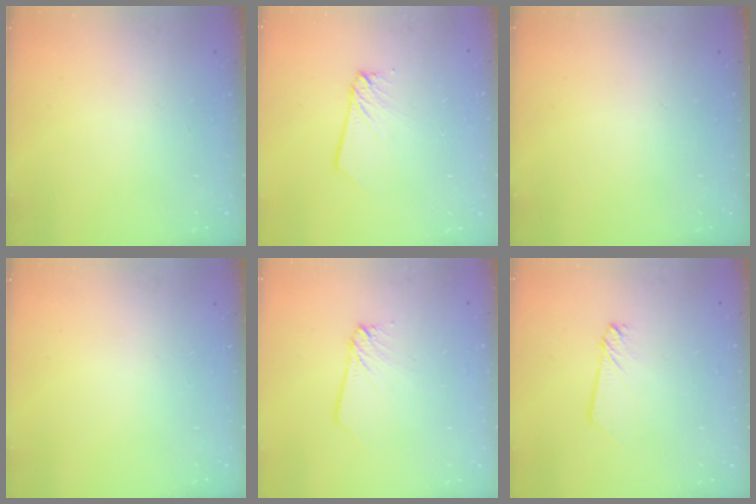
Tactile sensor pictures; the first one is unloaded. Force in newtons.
{"total": 2.5, "press": 2.5, "slide": 0.1}
{"total": 0.0}
{"total": 0.0}
{"total": 3.1, "press": 3.0, "slide": 0.3}
{"total": 2.2, "press": 2.2, "slide": 0.1}